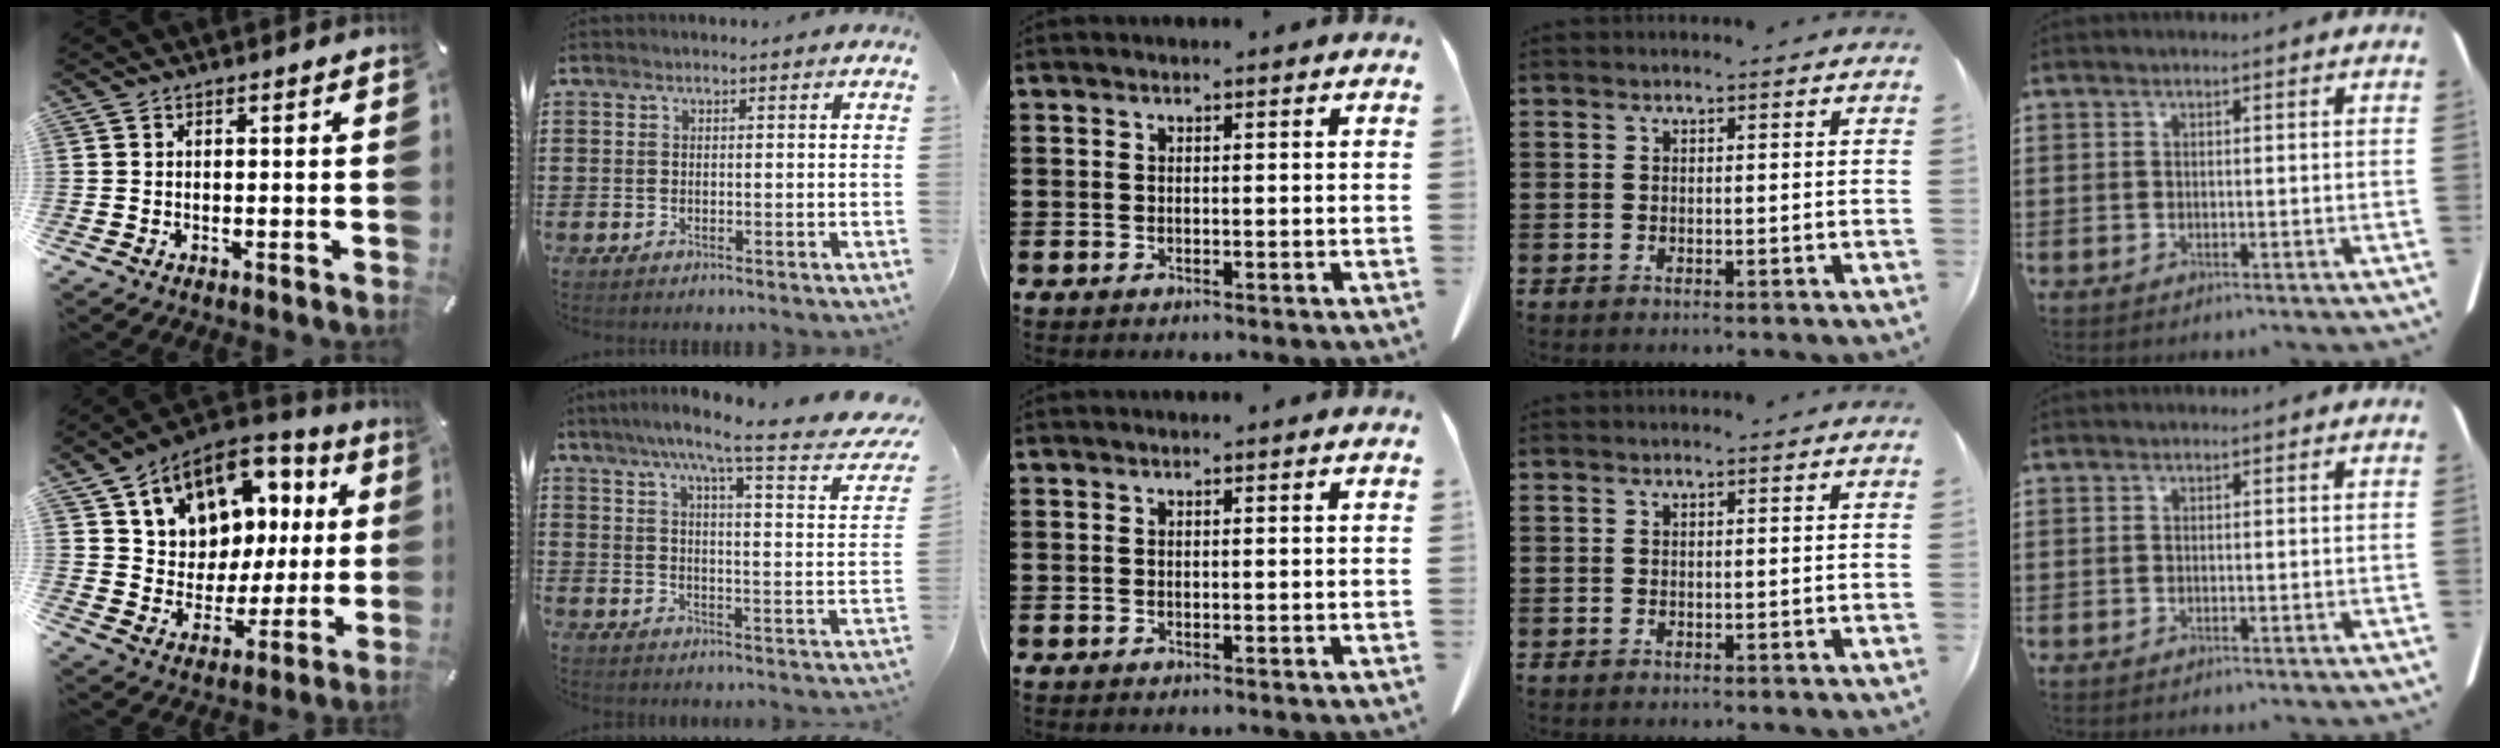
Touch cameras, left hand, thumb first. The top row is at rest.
{"thumb": {"total": 13.8, "force": [7.2, 10.6, 5.2], "torque": [-0.091, -0.051, 0.133]}, "index": {"total": 8.2, "force": [6.1, -0.4, 5.5], "torque": [-0.114, -0.045, 0.091]}}